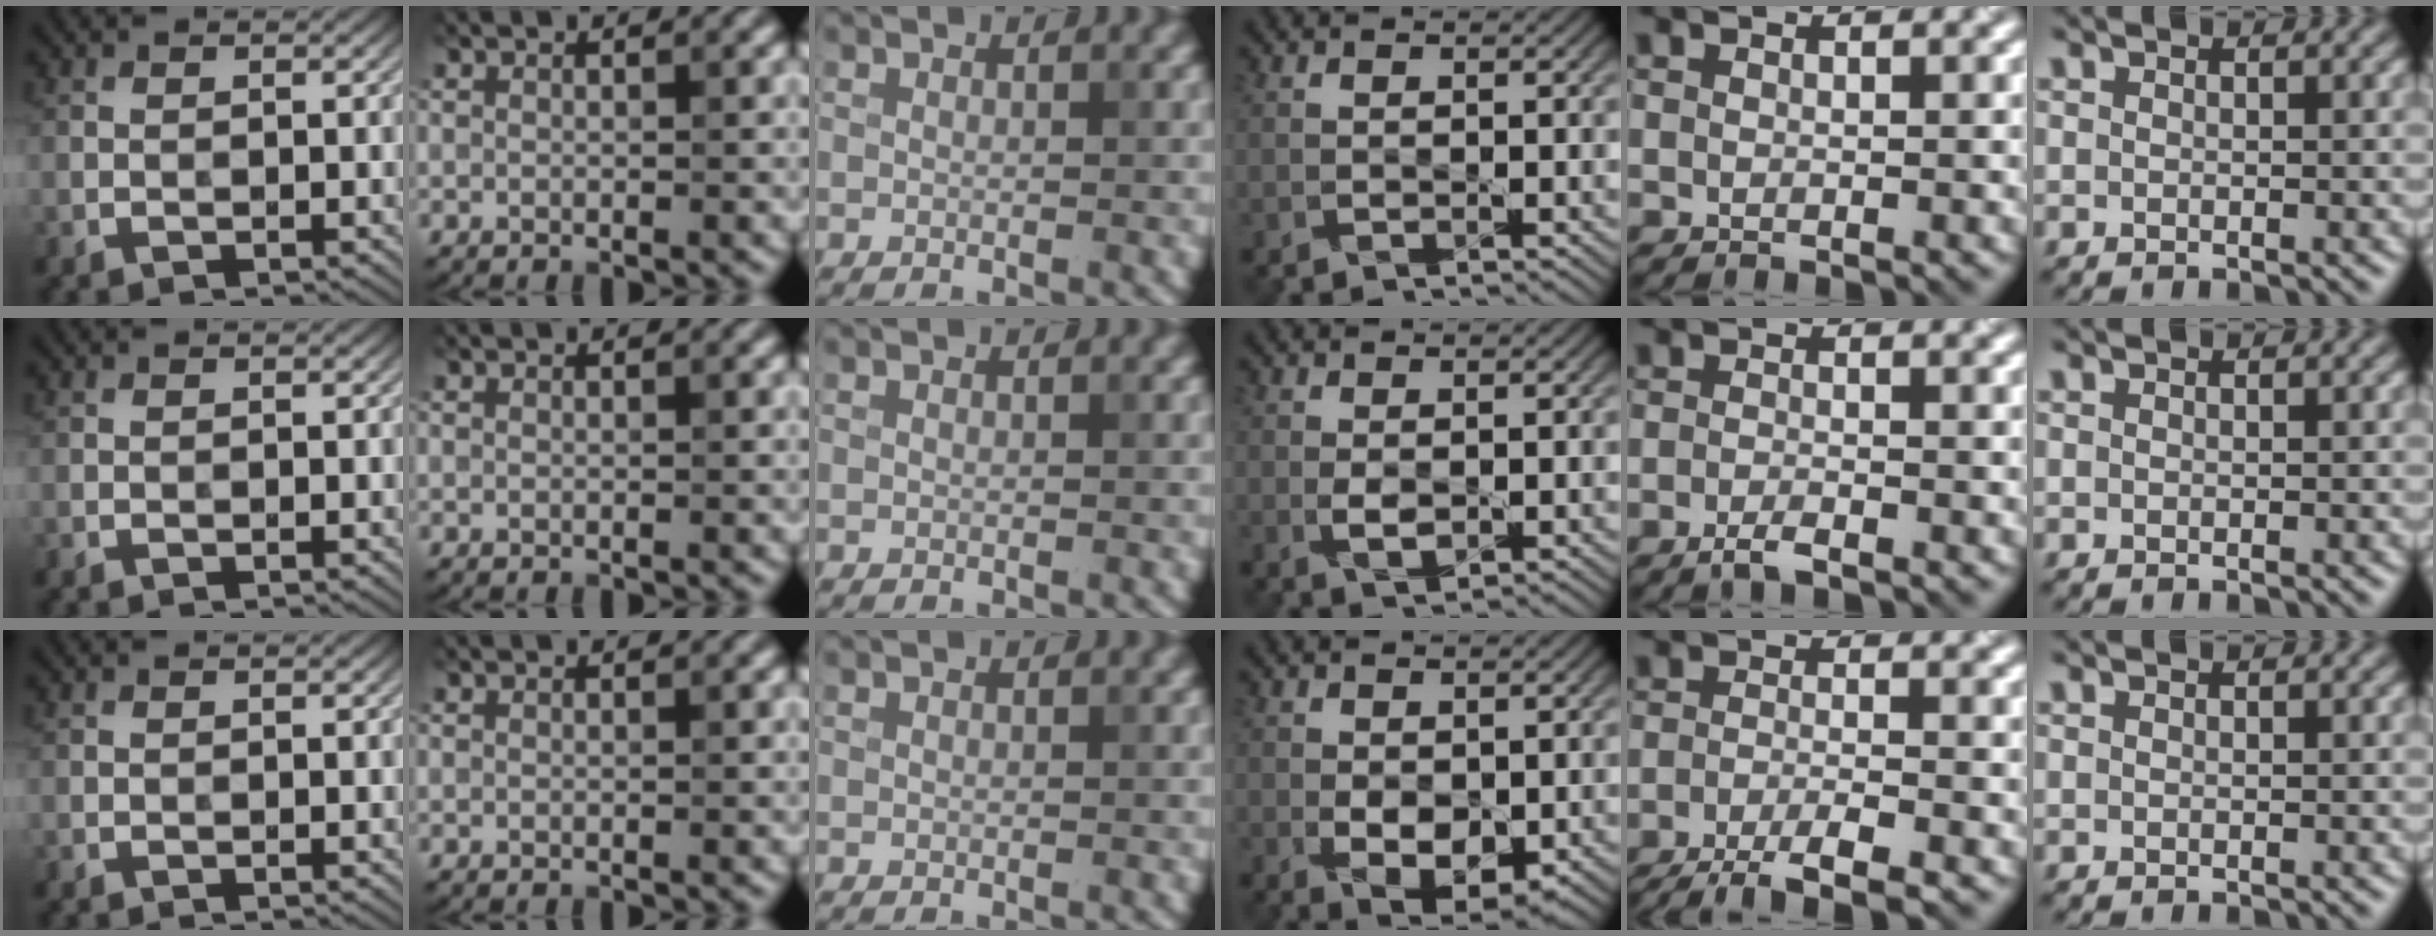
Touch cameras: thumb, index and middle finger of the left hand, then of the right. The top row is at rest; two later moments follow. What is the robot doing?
{"motion": "dispense", "object": "pipette"}